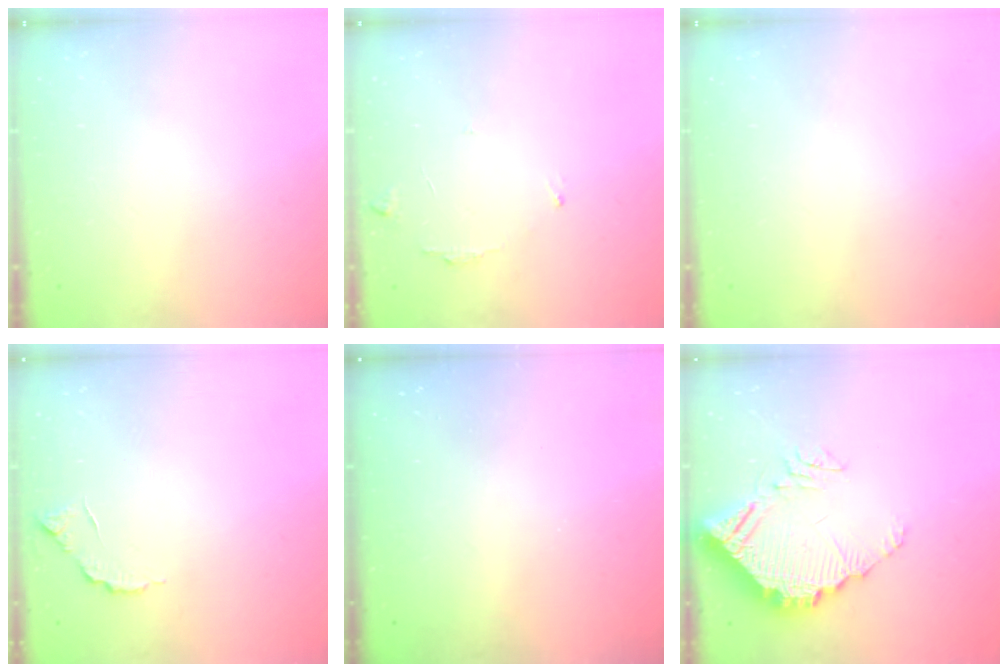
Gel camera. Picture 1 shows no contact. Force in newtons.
{"total": 5.4, "press": 5.4, "slide": 0.5}
{"total": 0.0}
{"total": 6.5, "press": 6.5, "slide": 0.5}
{"total": 3.1, "press": 3.1, "slide": 0.1}
{"total": 11.8, "press": 11.8, "slide": 0.9}